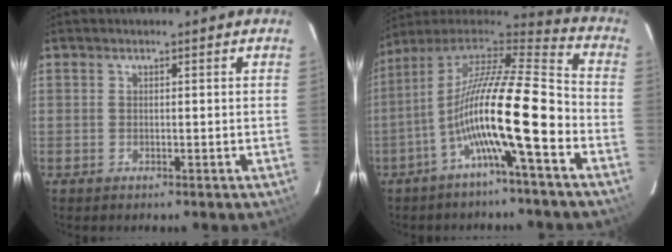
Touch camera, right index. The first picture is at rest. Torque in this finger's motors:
{"motor_torque": [1.35, -0.79, 1.05, 0.21]}